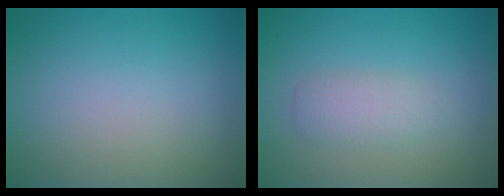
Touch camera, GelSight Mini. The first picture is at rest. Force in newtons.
{"total": 2.0, "press": 2.0, "slide": 0.2}